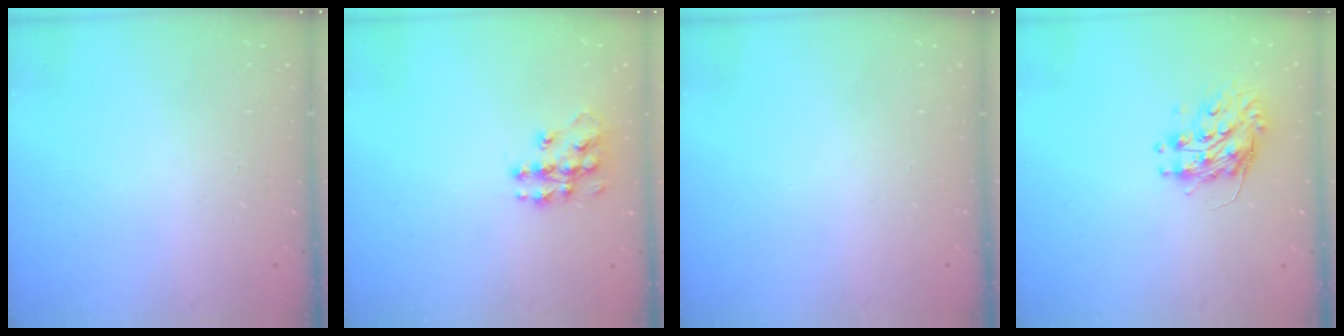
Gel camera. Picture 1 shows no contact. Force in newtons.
{"total": 10.4, "press": 10.4, "slide": 0.4}
{"total": 0.6, "press": 0.0, "slide": 0.6}
{"total": 9.0, "press": 9.0, "slide": 0.3}